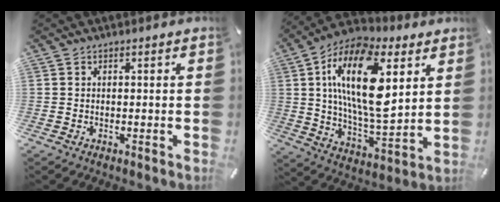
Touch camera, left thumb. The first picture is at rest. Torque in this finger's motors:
{"motor_torque": [2.51, 2.50, 1.92, -0.85, 0.38]}